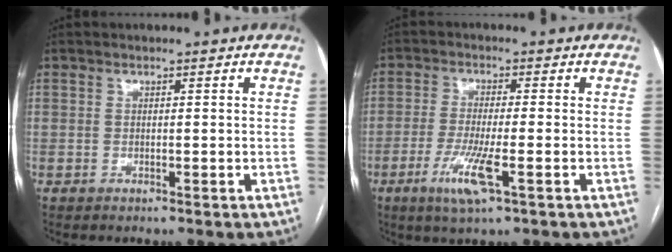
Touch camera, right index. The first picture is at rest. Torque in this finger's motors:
{"motor_torque": [0.79, -0.32, 0.21, 0.11]}